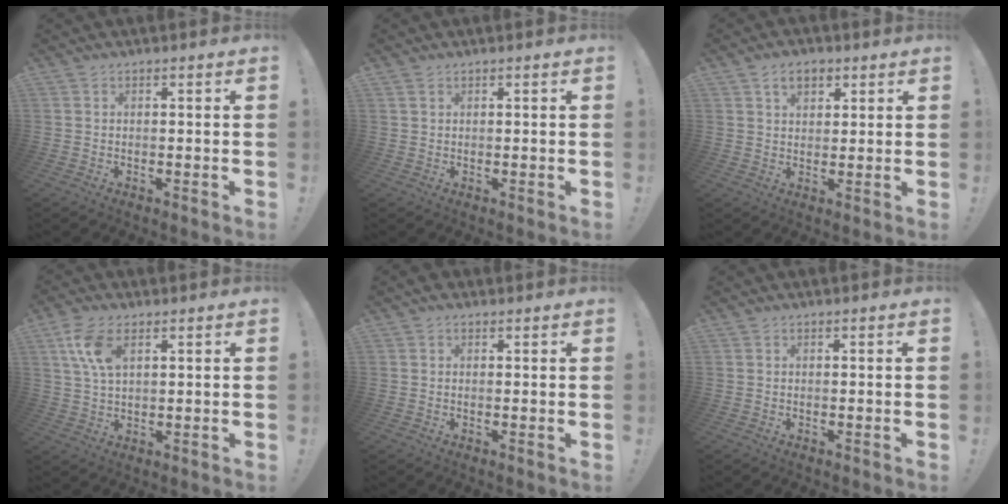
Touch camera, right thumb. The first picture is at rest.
{"total": 0.6, "force": [0.5, 0.4, 0.0], "torque": [-0.004, 0.001, 0.010]}
{"total": 5.6, "force": [3.0, 3.6, 3.1], "torque": [-0.042, -0.003, 0.053]}
{"total": 9.0, "force": [3.9, 4.5, 6.7], "torque": [-0.138, -0.006, 0.072]}
{"total": 1.2, "force": [0.9, 0.7, 0.5], "torque": [-0.004, -0.001, 0.015]}
{"total": 0.0}